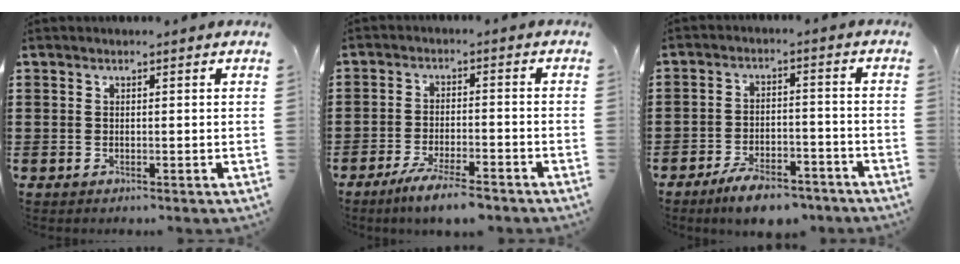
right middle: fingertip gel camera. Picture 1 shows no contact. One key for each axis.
{"total": 5.6, "fx": -4.8, "fy": 0.4, "fz": 2.8, "tx": -0.066, "ty": -0.011, "tz": -0.093}
{"total": 6.4, "fx": -5.7, "fy": 1.3, "fz": 2.7, "tx": -0.053, "ty": 0.002, "tz": -0.107}